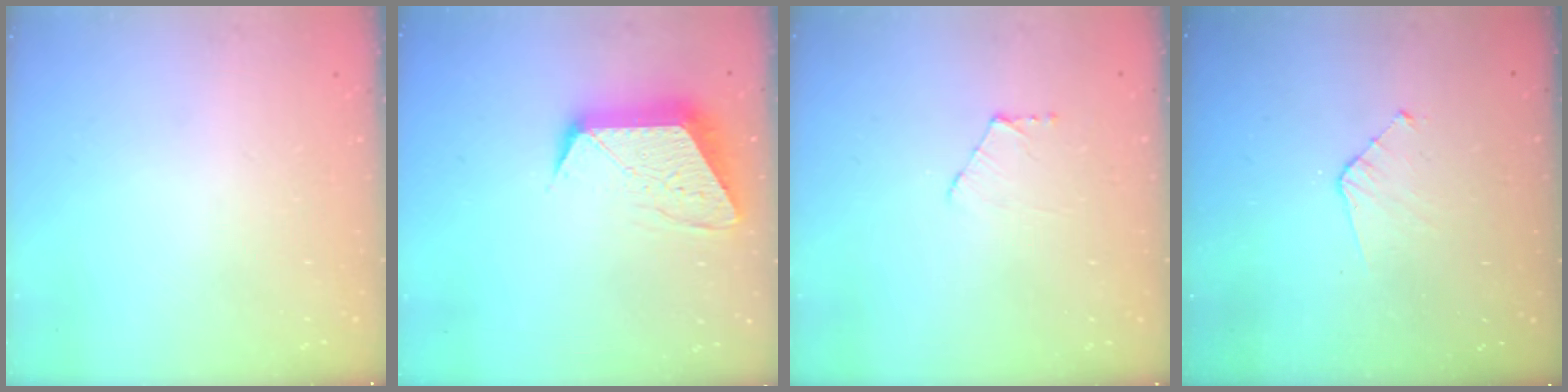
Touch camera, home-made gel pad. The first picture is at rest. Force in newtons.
{"total": 11.8, "press": 11.8, "slide": 0.8}
{"total": 3.3, "press": 3.3, "slide": 0.3}
{"total": 3.2, "press": 3.2, "slide": 0.3}